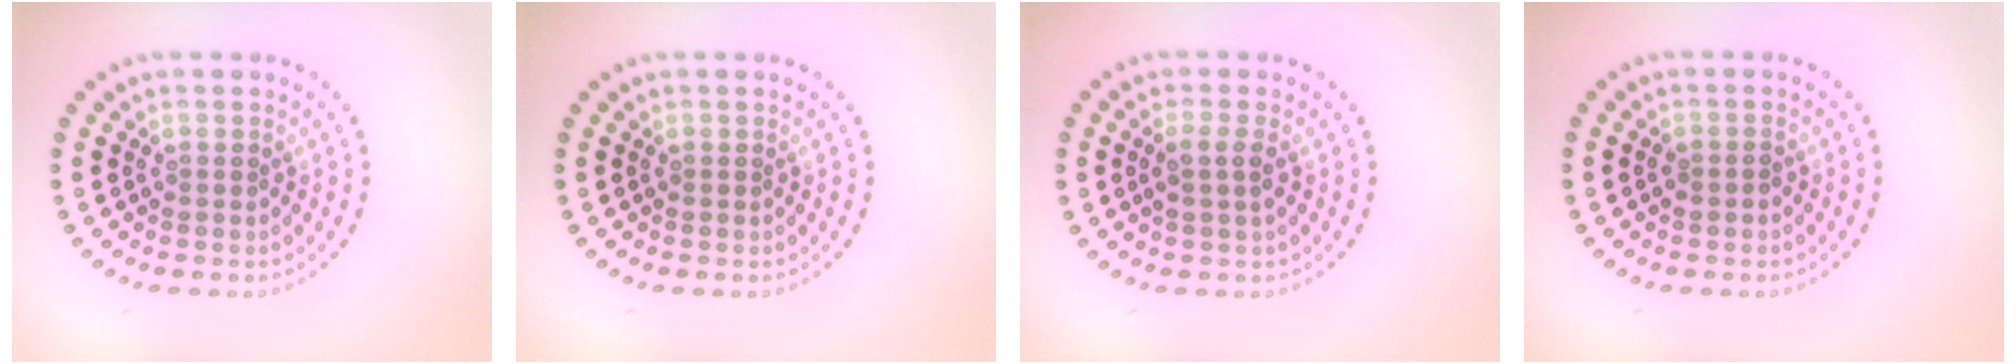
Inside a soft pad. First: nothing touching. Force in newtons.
{"total": 0.0}
{"total": 1.7, "press": 1.5, "slide": 0.8}
{"total": 0.8, "press": 0.7, "slide": 0.2}